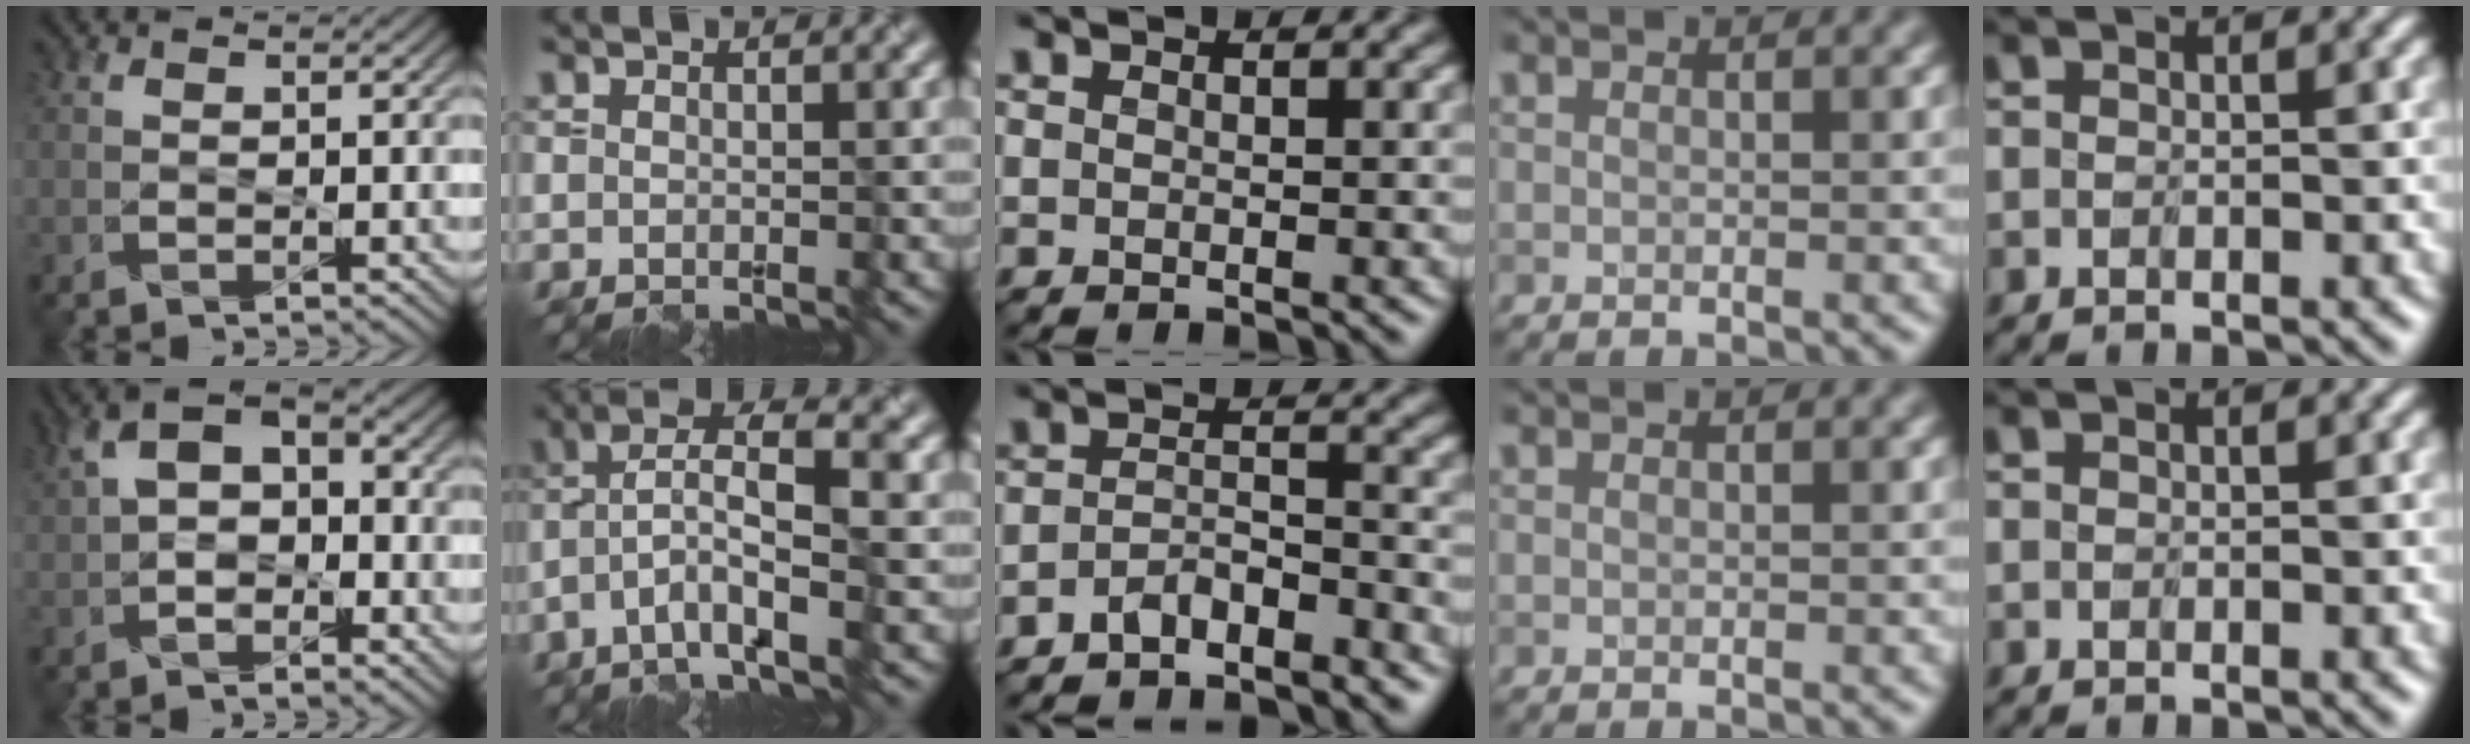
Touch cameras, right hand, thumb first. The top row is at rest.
{"thumb": {"total": 8.9, "force": [0.2, 5.6, 6.9], "torque": [-0.130, 0.002, -0.003]}, "index": {"total": 5.7, "force": [-1.6, 1.1, 5.3], "torque": [-0.102, 0.022, -0.039]}, "middle": {"total": 2.8, "force": [-2.6, 0.5, 0.9], "torque": [-0.024, 0.008, -0.056]}}